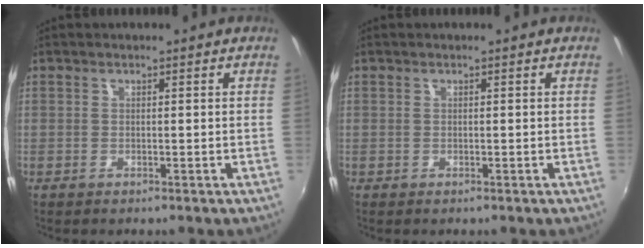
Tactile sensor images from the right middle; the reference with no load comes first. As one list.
[{"total": 0.0}]